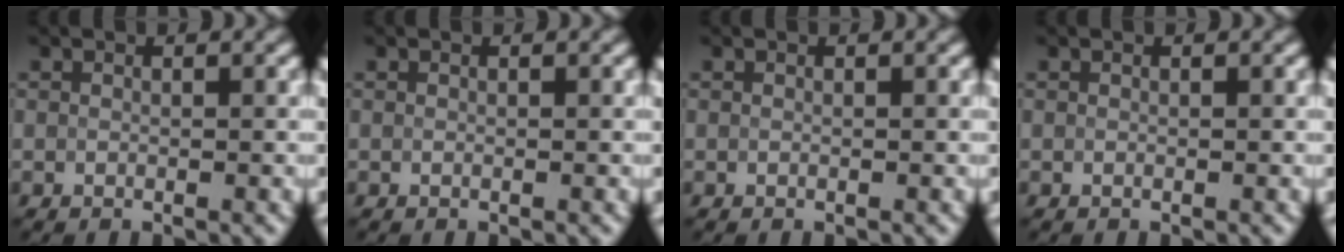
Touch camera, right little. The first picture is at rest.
{"total": 0.0}
{"total": 0.0}
{"total": 0.0}